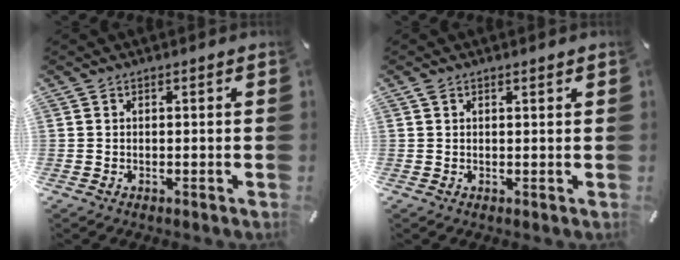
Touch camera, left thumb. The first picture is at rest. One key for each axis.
{"total": 1.1, "fx": 0.7, "fy": 0.5, "fz": 0.7, "tx": -0.016, "ty": 0.001, "tz": 0.012}